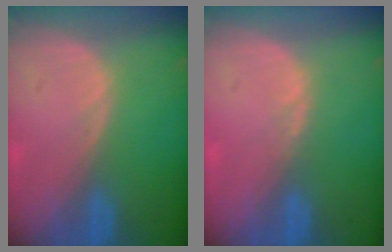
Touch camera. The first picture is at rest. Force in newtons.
{"total": 0.8, "press": 0.8, "slide": 0.3}